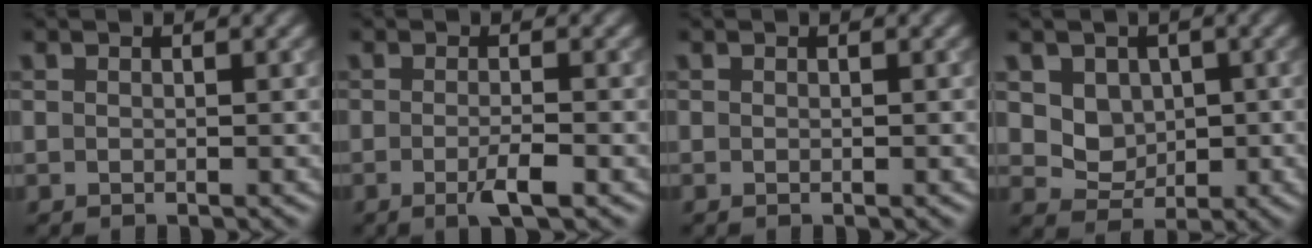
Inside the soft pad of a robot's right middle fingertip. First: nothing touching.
{"total": 2.5, "force": [-1.0, 0.4, 2.2], "torque": [-0.036, -0.003, -0.020]}
{"total": 0.0}
{"total": 3.6, "force": [0.8, 3.0, 1.7], "torque": [-0.040, -0.014, 0.028]}